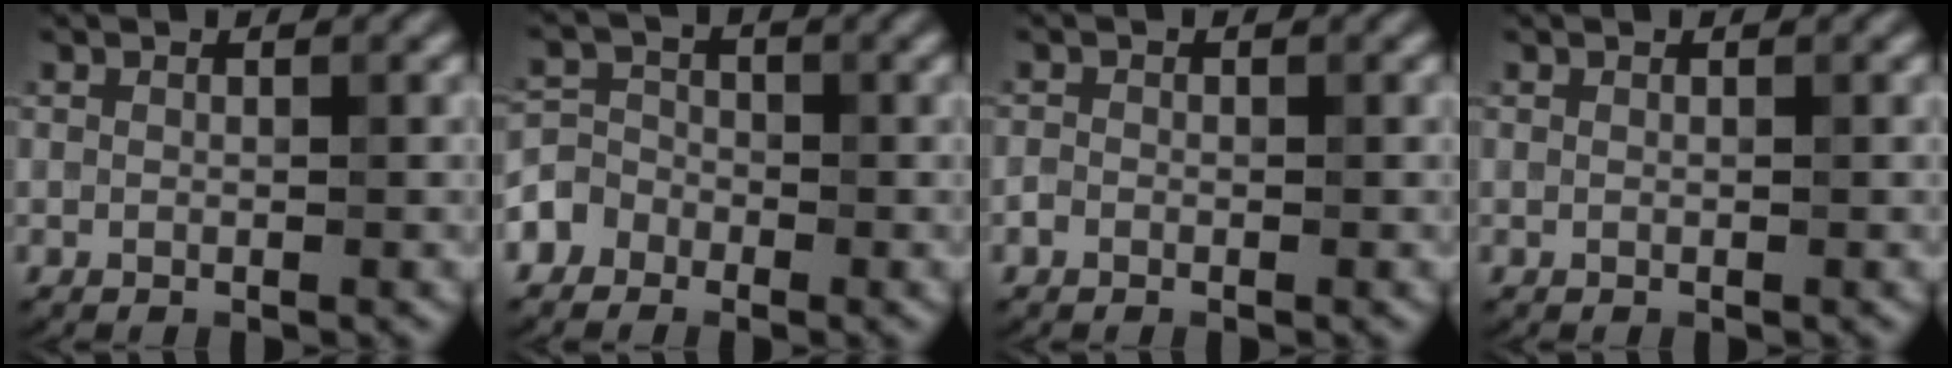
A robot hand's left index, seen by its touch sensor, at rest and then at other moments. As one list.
[{"total": 3.1, "force": [-2.0, 2.3, 0.3], "torque": [0.018, 0.001, -0.043]}, {"total": 0.7, "force": [-0.4, 0.5, 0.1], "torque": [0.000, -0.001, -0.010]}, {"total": 0.0}]